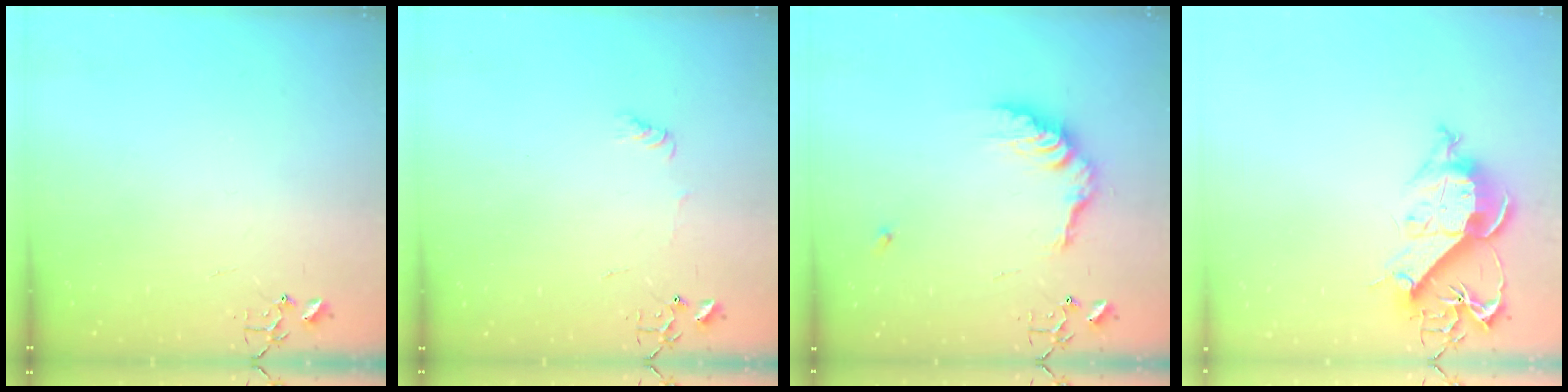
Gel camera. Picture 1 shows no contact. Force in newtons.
{"total": 4.9, "press": 4.9, "slide": 0.7}
{"total": 13.3, "press": 13.2, "slide": 1.1}
{"total": 11.6, "press": 11.5, "slide": 1.4}